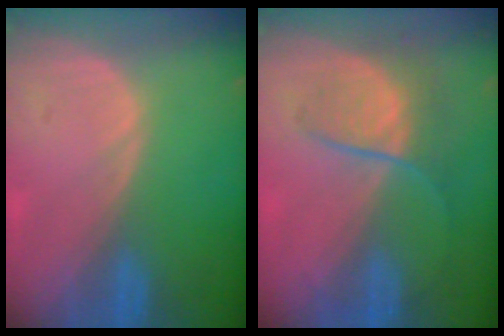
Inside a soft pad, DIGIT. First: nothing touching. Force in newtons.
{"total": 6.4, "press": 6.0, "slide": 2.2}